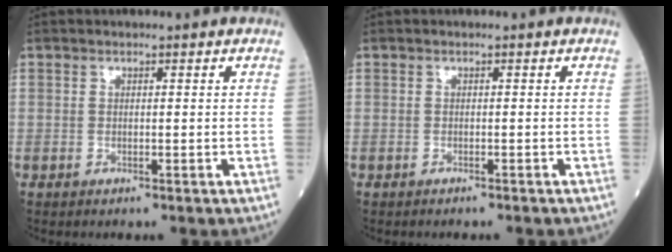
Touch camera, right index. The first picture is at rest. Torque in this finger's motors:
{"motor_torque": [-0.14, -0.08, -0.02, 0.01]}